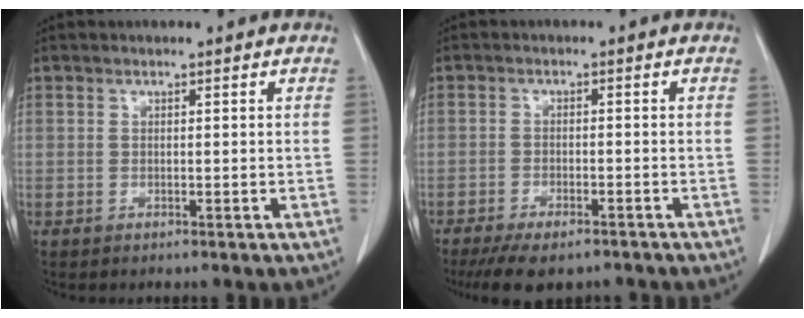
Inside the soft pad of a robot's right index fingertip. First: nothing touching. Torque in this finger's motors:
{"motor_torque": [0.79, -0.76, 0.22, 0.03]}